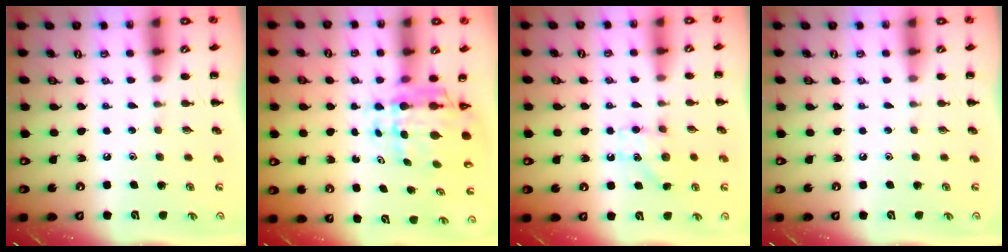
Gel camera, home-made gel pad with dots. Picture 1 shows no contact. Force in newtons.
{"total": 7.1, "press": 6.7, "slide": 2.5}
{"total": 6.8, "press": 6.8, "slide": 1.0}
{"total": 0.0}